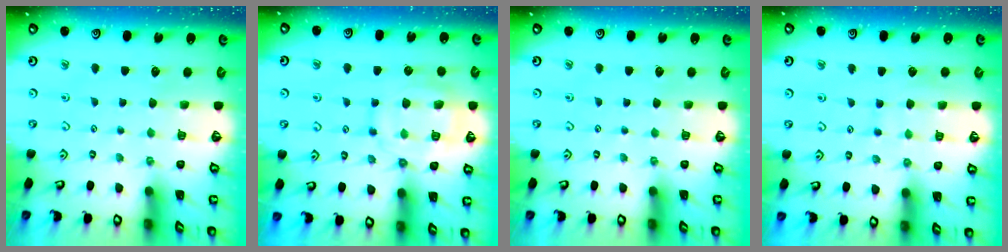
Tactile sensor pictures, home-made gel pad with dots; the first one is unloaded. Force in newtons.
{"total": 13.7, "press": 13.7, "slide": 1.2}
{"total": 0.0}
{"total": 5.1, "press": 5.0, "slide": 0.5}